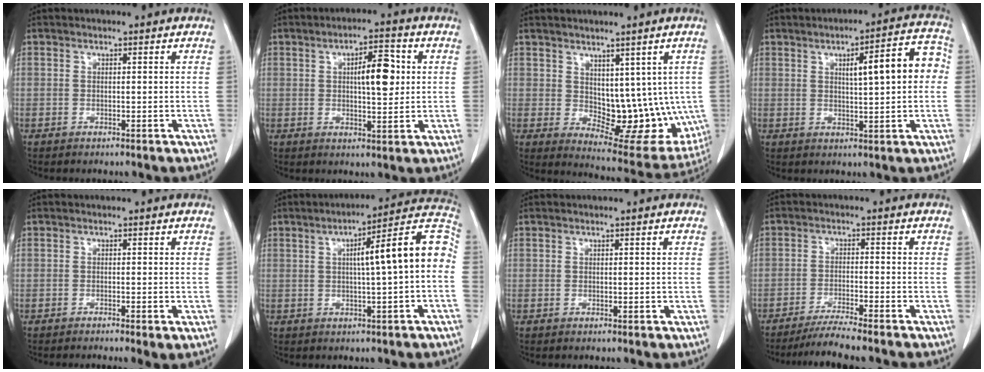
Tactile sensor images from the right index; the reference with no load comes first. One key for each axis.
{"total": 7.1, "fx": 1.4, "fy": 2.2, "fz": 6.6, "tx": -0.100, "ty": 0.008, "tz": 0.023}
{"total": 12.4, "fx": 0.9, "fy": 6.8, "fz": 10.4, "tx": -0.119, "ty": -0.005, "tz": 0.040}
{"total": 9.8, "fx": 1.6, "fy": 1.9, "fz": 9.5, "tx": -0.127, "ty": 0.026, "tz": 0.022}
{"total": 2.7, "fx": -1.6, "fy": 0.2, "fz": 2.1, "tx": -0.028, "ty": -0.009, "tz": -0.022}
{"total": 12.4, "fx": 0.7, "fy": 0.9, "fz": 12.4, "tx": -0.167, "ty": 0.037, "tz": 0.006}
{"total": 0.0}
{"total": 6.0, "fx": -5.2, "fy": -1.0, "fz": 2.9, "tx": -0.045, "ty": -0.019, "tz": -0.088}